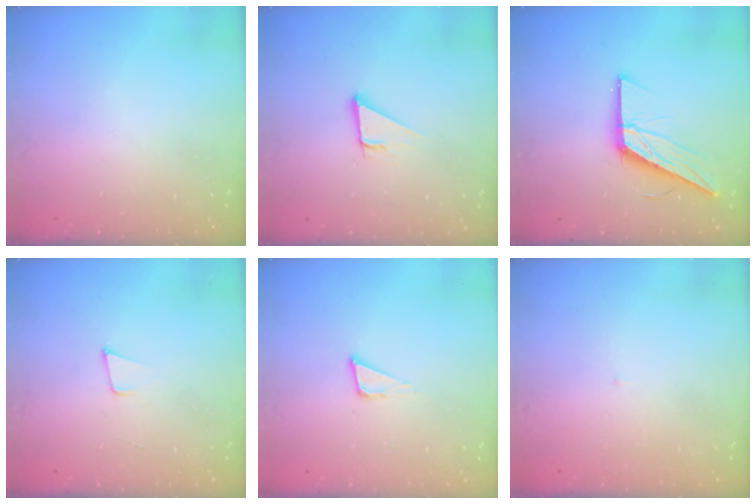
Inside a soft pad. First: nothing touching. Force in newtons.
{"total": 3.7, "press": 3.7, "slide": 0.2}
{"total": 13.8, "press": 13.8, "slide": 0.4}
{"total": 5.0, "press": 4.2, "slide": 2.8}
{"total": 4.0, "press": 3.9, "slide": 0.8}
{"total": 2.0, "press": 2.0, "slide": 0.1}